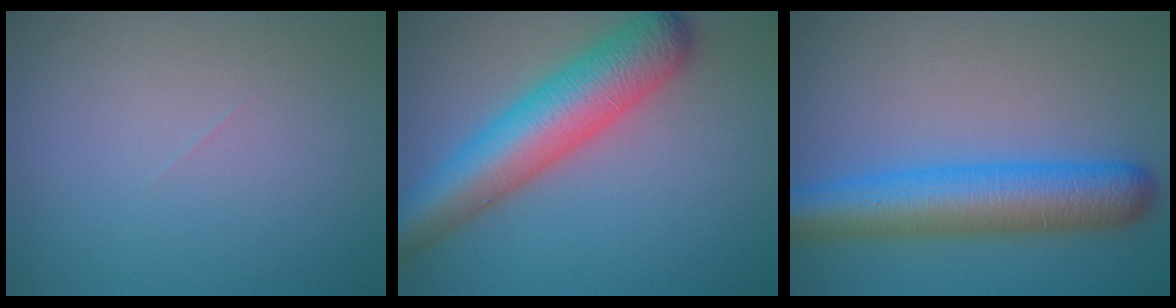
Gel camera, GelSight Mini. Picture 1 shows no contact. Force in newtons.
{"total": 8.5, "press": 8.5, "slide": 0.3}
{"total": 7.8, "press": 7.8, "slide": 0.1}